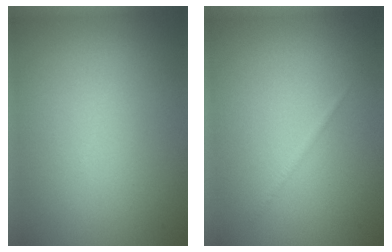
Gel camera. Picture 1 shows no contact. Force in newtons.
{"total": 0.5, "press": 0.5, "slide": 0.1}